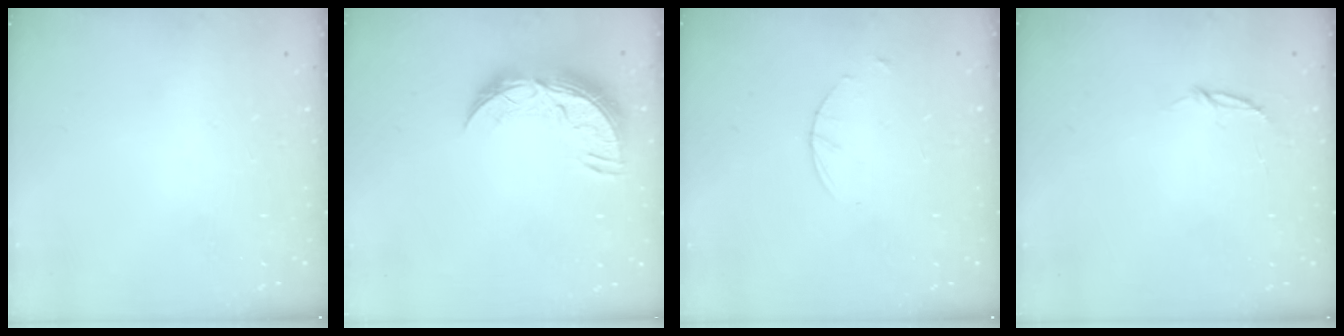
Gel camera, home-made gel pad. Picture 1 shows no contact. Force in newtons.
{"total": 11.2, "press": 11.2, "slide": 0.7}
{"total": 1.6, "press": 1.6, "slide": 0.2}
{"total": 2.8, "press": 2.8, "slide": 0.3}